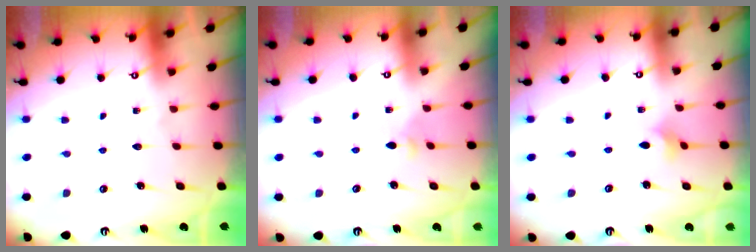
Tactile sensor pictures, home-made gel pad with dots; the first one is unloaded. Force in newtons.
{"total": 2.9, "press": 2.8, "slide": 0.6}
{"total": 2.4, "press": 2.3, "slide": 0.4}